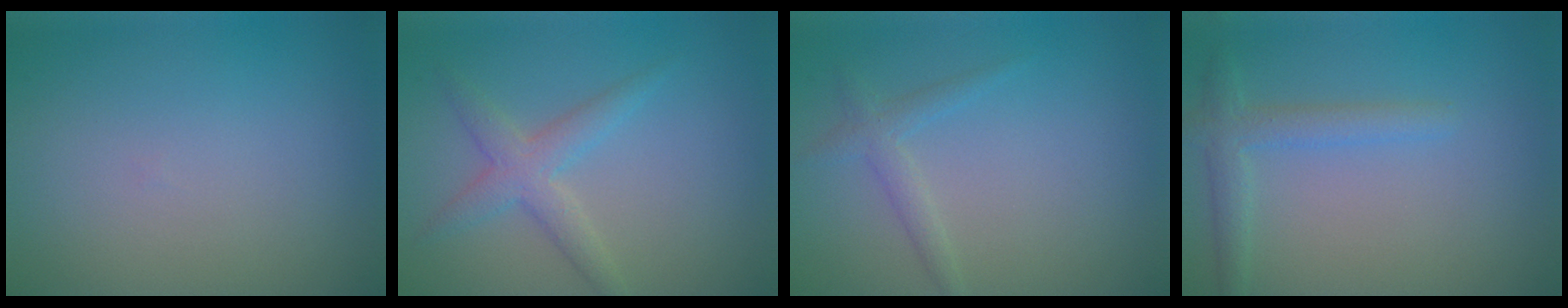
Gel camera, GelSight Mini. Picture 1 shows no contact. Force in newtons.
{"total": 2.8, "press": 2.8, "slide": 0.0}
{"total": 1.6, "press": 1.6, "slide": 0.1}
{"total": 2.4, "press": 2.4, "slide": 0.0}